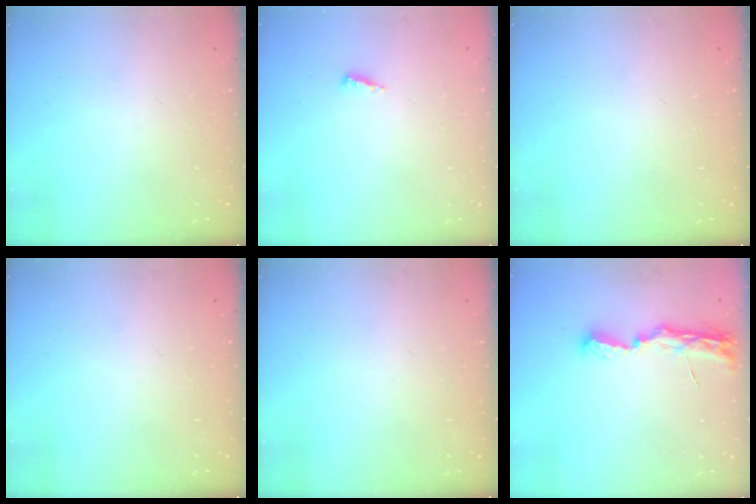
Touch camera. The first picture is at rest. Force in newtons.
{"total": 2.5, "press": 2.5, "slide": 0.2}
{"total": 0.0}
{"total": 0.0}
{"total": 0.0}
{"total": 8.0, "press": 8.0, "slide": 0.7}